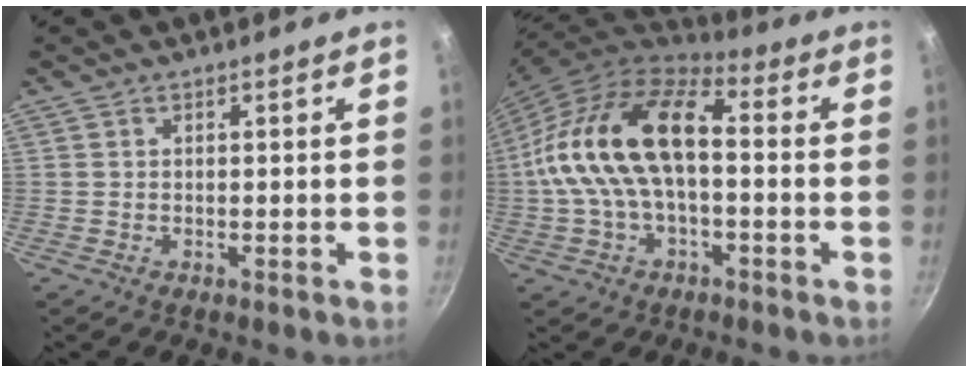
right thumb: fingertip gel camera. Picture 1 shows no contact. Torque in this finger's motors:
{"motor_torque": [0.72, 2.31, 1.49, -1.28, 0.46]}